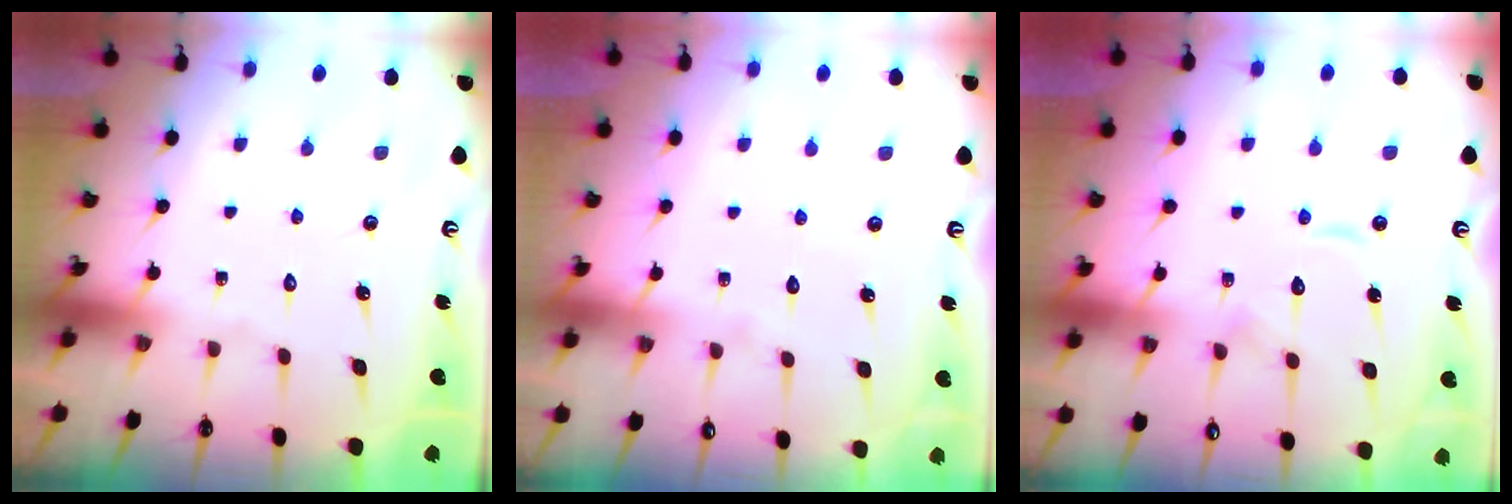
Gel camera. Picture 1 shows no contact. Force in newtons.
{"total": 1.8, "press": 1.8, "slide": 0.1}
{"total": 8.3, "press": 8.3, "slide": 0.6}